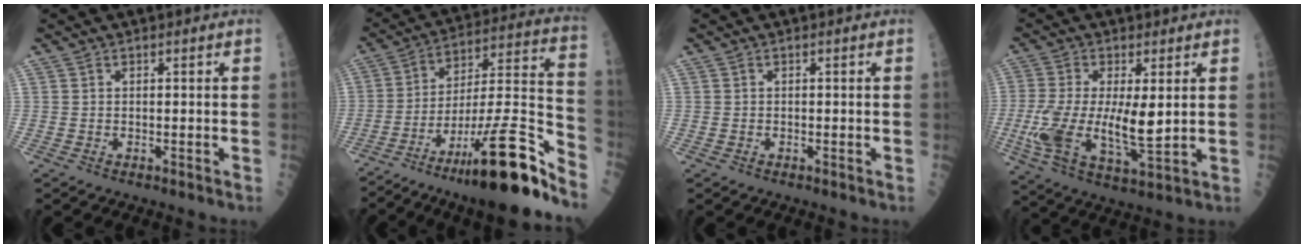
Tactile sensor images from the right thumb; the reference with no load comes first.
{"total": 24.3, "force": [-16.0, 2.5, 18.2], "torque": [-0.270, 0.074, -0.261]}
{"total": 0.0}
{"total": 14.3, "force": [0.0, 5.3, 13.3], "torque": [-0.275, -0.020, 0.005]}